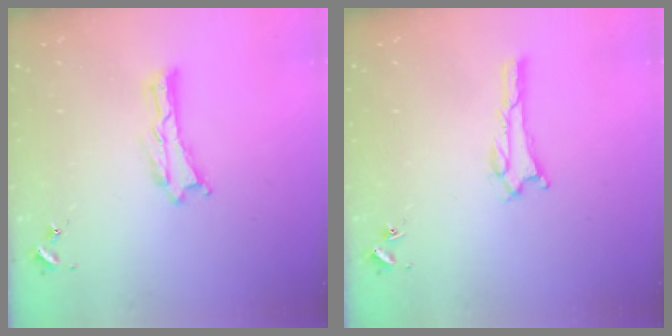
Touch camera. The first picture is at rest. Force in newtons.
{"total": 1.1, "press": 1.0, "slide": 0.1}